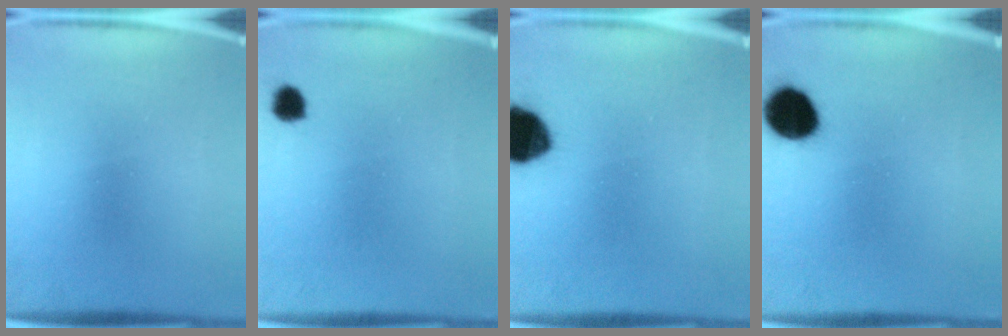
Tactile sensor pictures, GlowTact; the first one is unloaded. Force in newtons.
{"total": 2.4}
{"total": 13.9}
{"total": 9.2}